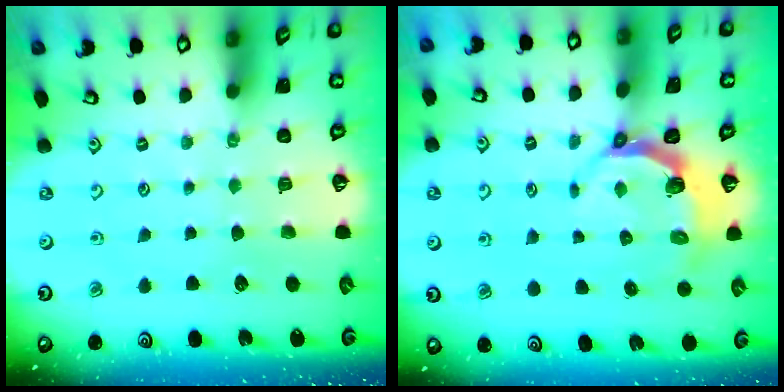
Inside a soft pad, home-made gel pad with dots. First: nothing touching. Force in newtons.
{"total": 4.4, "press": 3.1, "slide": 3.2}